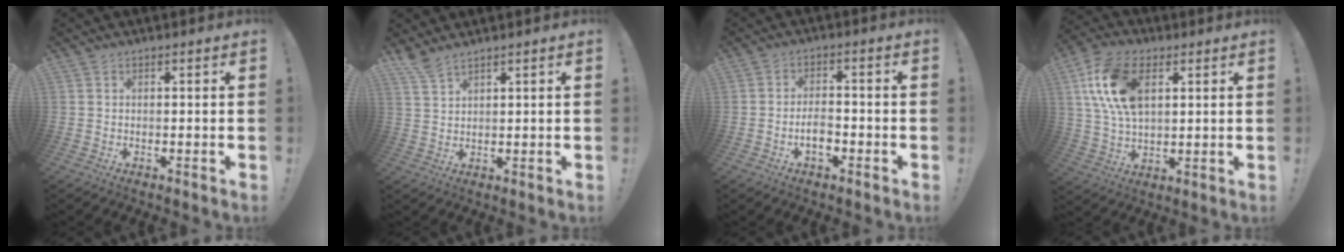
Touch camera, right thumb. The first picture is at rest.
{"total": 4.3, "force": [3.7, 0.6, 2.1], "torque": [-0.040, -0.024, 0.068]}
{"total": 5.4, "force": [-2.1, 2.6, 4.2], "torque": [-0.067, 0.004, -0.037]}
{"total": 16.8, "force": [5.3, 10.5, 12.0], "torque": [-0.250, 0.000, 0.099]}